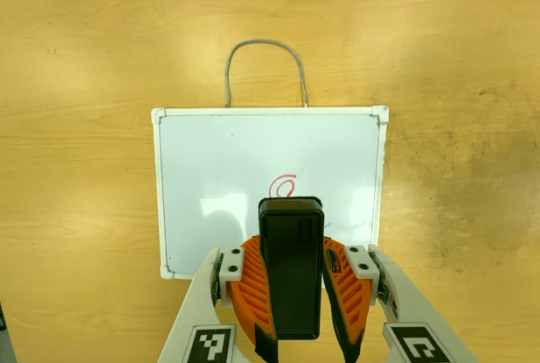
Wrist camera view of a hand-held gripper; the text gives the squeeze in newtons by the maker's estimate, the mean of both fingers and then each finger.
{"total": 10.4, "left": 8.5, "right": 12.2}